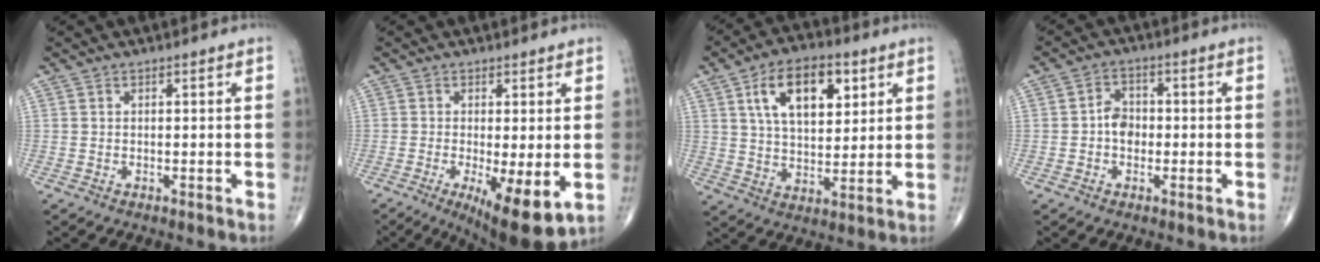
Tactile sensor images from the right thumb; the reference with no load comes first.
{"total": 10.8, "force": [-2.9, 3.1, 10.0], "torque": [-0.152, -0.025, -0.039]}
{"total": 14.3, "force": [5.6, 7.8, 10.7], "torque": [-0.148, -0.013, 0.097]}
{"total": 4.3, "force": [-0.6, 3.4, 2.6], "torque": [-0.025, 0.014, -0.017]}